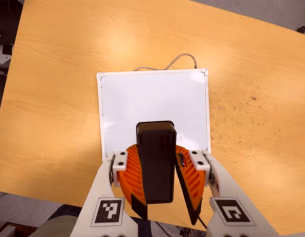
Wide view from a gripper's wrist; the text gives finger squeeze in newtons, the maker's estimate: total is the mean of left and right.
{"total": 9.8, "left": 9.9, "right": 9.7}